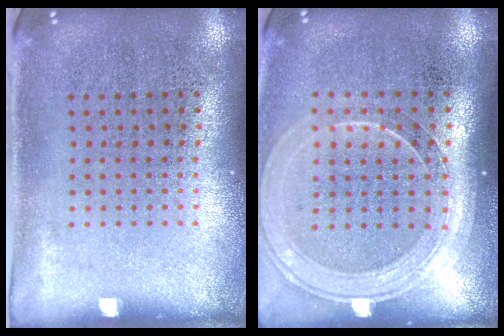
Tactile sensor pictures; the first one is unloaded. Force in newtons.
{"total": 1.8, "press": 1.6, "slide": 0.8}